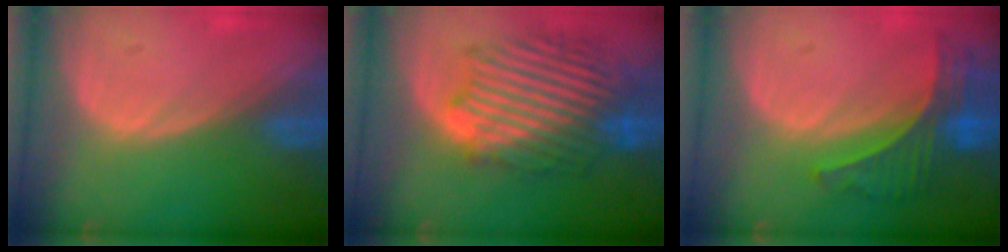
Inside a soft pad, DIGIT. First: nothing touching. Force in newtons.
{"total": 11.3, "press": 11.2, "slide": 0.6}
{"total": 7.4, "press": 6.5, "slide": 3.5}